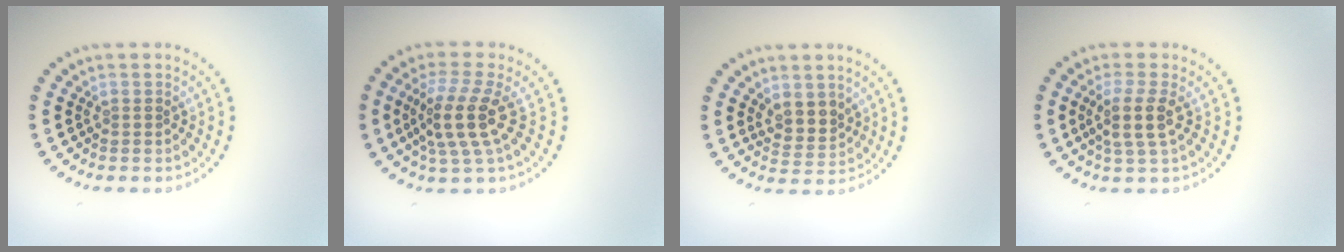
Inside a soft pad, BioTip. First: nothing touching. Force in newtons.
{"total": 4.2, "press": 3.5, "slide": 2.3}
{"total": 2.5, "press": 2.3, "slide": 1.1}
{"total": 2.8, "press": 2.4, "slide": 1.5}